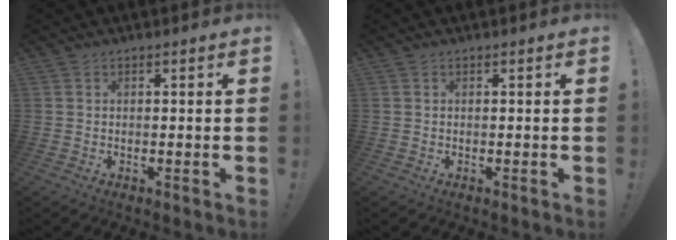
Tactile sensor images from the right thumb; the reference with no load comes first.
{"total": 0.0}